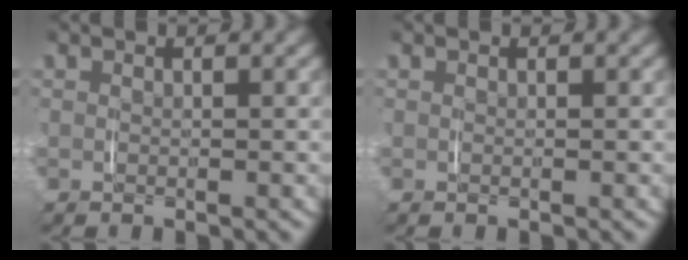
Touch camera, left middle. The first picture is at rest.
{"total": 0.0}